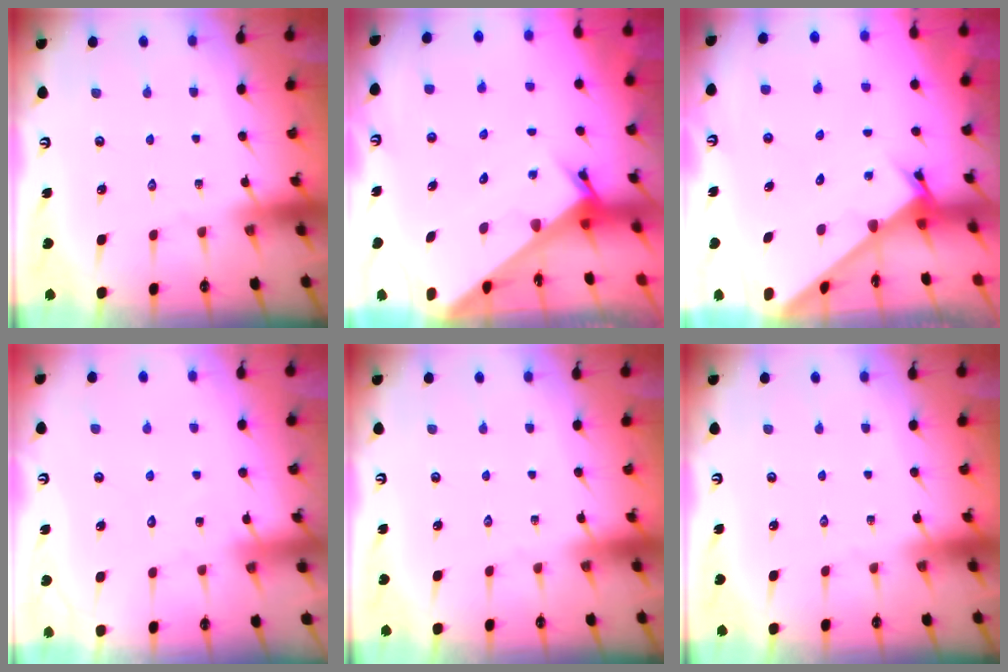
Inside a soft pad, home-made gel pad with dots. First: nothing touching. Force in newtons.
{"total": 3.6, "press": 3.6, "slide": 0.2}
{"total": 2.6, "press": 2.6, "slide": 0.3}
{"total": 5.3, "press": 5.3, "slide": 0.4}
{"total": 0.0}
{"total": 0.0}